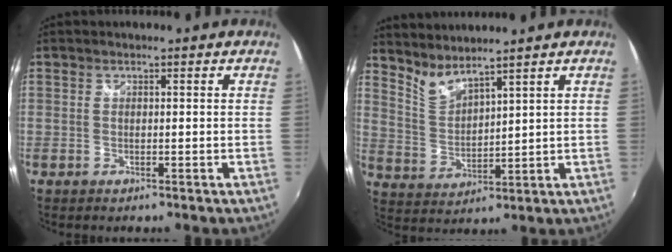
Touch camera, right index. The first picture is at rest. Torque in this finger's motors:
{"motor_torque": [-0.06, 0.47, -0.01, 0.00]}